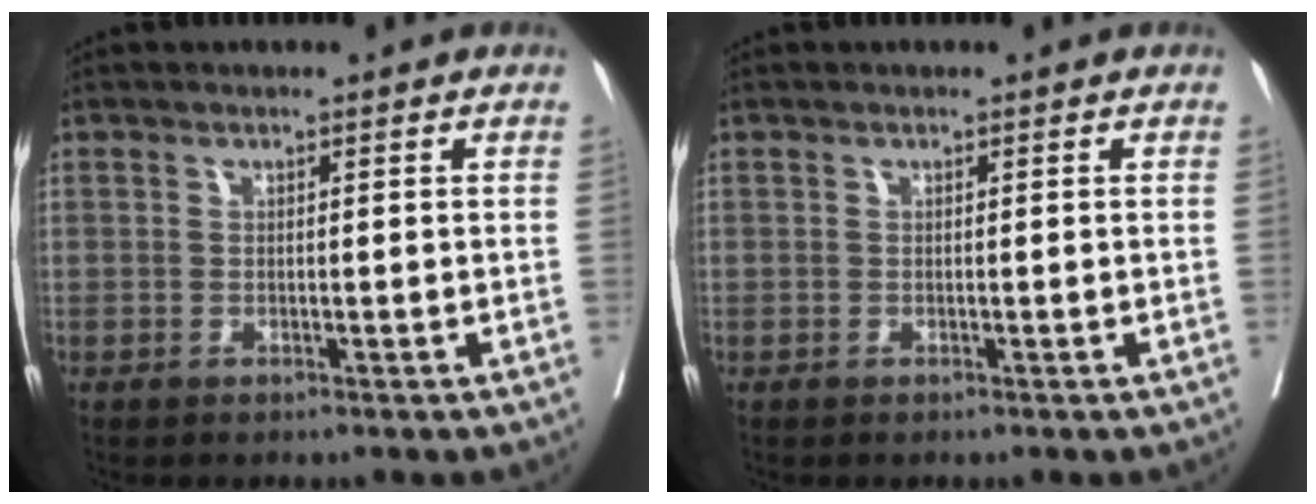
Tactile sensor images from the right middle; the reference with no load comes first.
{"total": 0.0}